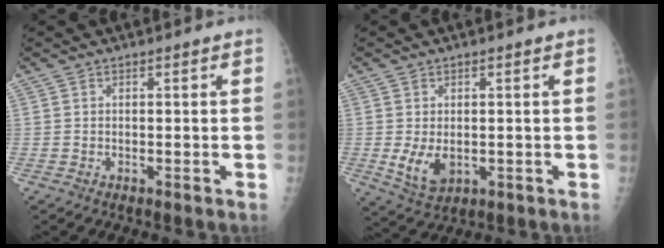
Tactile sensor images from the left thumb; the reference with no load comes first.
{"total": 5.5, "force": [-0.6, 3.6, 4.1], "torque": [-0.069, -0.013, 0.002]}